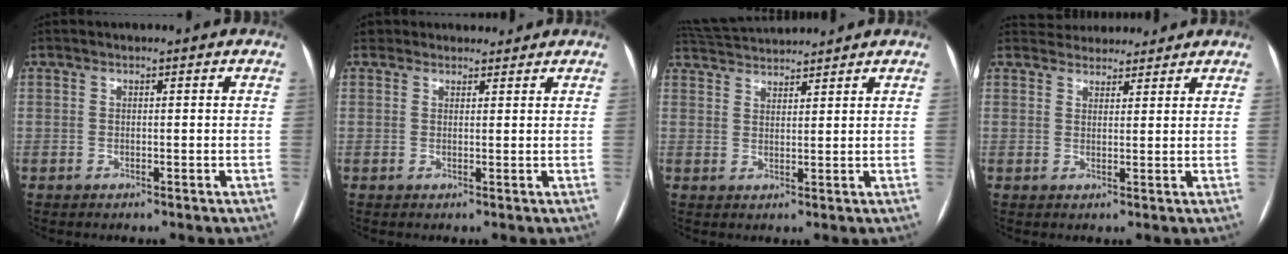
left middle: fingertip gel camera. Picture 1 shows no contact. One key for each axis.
{"total": 2.4, "fx": 2.0, "fy": 1.2, "fz": -0.4, "tx": 0.012, "ty": 0.010, "tz": 0.025}
{"total": 7.3, "fx": 7.1, "fy": 0.4, "fz": 1.5, "tx": -0.037, "ty": 0.031, "tz": 0.123}
{"total": 6.6, "fx": 6.1, "fy": 2.3, "fz": 0.6, "tx": 0.001, "ty": 0.023, "tz": 0.082}